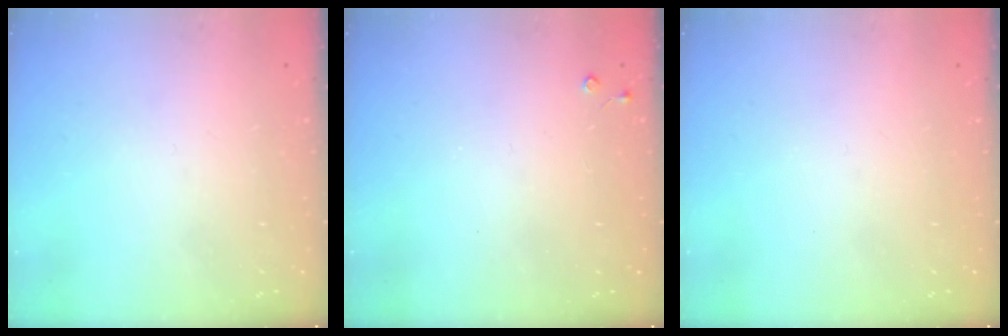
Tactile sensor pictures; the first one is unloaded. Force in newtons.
{"total": 2.7, "press": 2.7, "slide": 0.4}
{"total": 0.0}